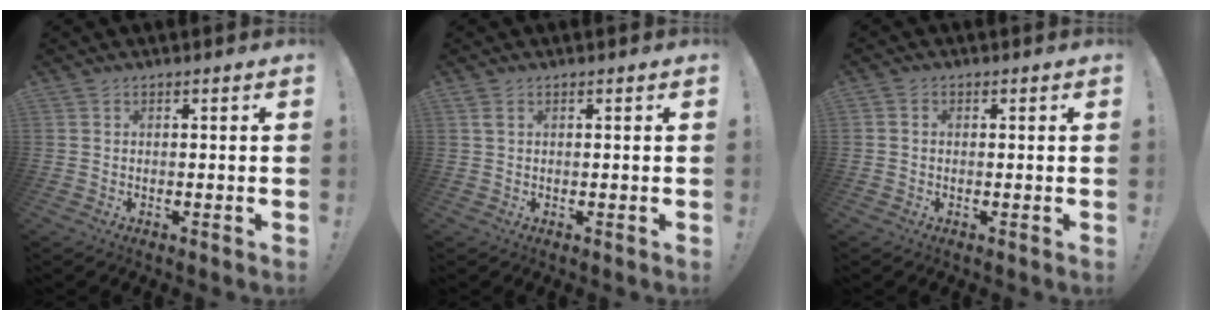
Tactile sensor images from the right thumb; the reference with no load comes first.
{"total": 1.4, "force": [0.7, 0.5, 1.1], "torque": [-0.022, 0.002, 0.012]}
{"total": 1.1, "force": [-0.4, 0.9, 0.5], "torque": [-0.013, 0.005, -0.006]}